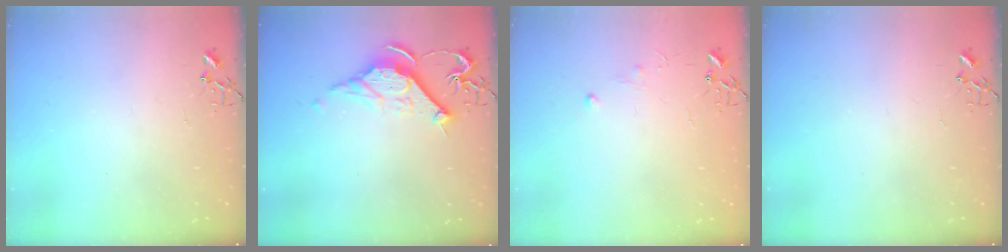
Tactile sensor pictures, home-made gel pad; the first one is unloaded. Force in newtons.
{"total": 11.9, "press": 11.9, "slide": 1.0}
{"total": 4.0, "press": 4.0, "slide": 0.5}
{"total": 0.0}